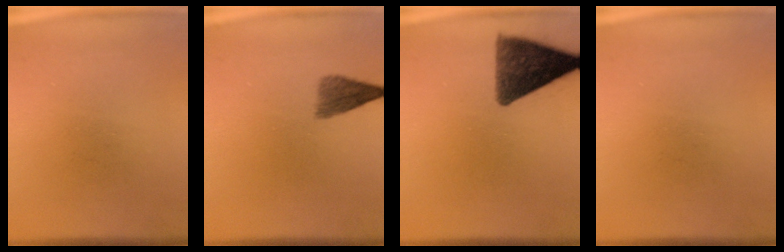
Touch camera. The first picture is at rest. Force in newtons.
{"total": 3.4}
{"total": 11.2}
{"total": 0.0}